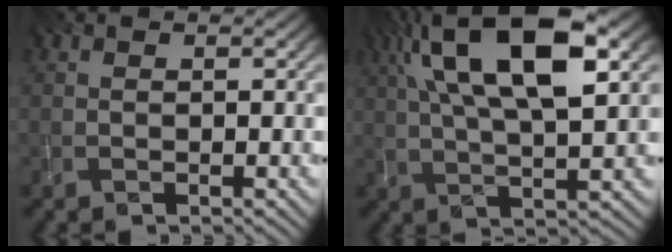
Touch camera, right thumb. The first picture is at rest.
{"total": 15.3, "force": [5.7, 5.9, 12.9], "torque": [-0.255, 0.020, 0.092]}